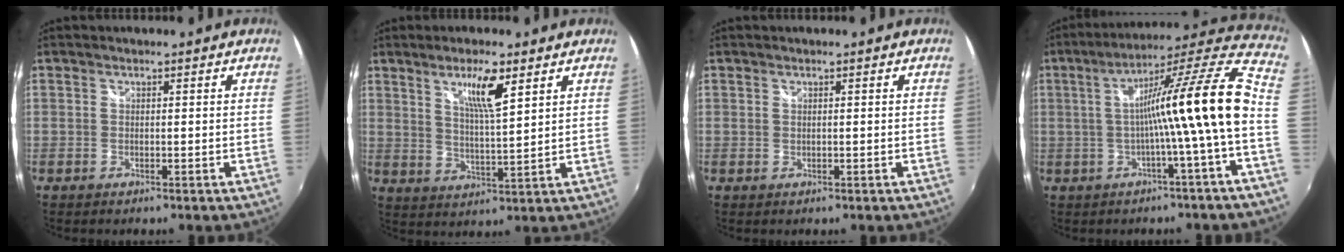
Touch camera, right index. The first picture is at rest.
{"total": 7.5, "force": [4.3, 1.1, 6.1], "torque": [-0.106, -0.003, 0.077]}
{"total": 0.0}
{"total": 17.2, "force": [-2.6, -1.3, 17.0], "torque": [-0.242, 0.008, -0.044]}